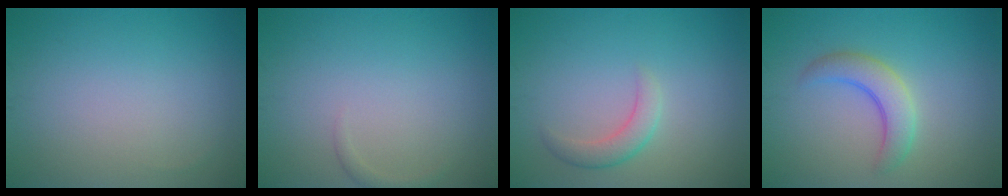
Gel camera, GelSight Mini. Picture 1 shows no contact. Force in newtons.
{"total": 0.7, "press": 0.7, "slide": 0.0}
{"total": 2.2, "press": 2.1, "slide": 0.1}
{"total": 3.5, "press": 3.5, "slide": 0.3}